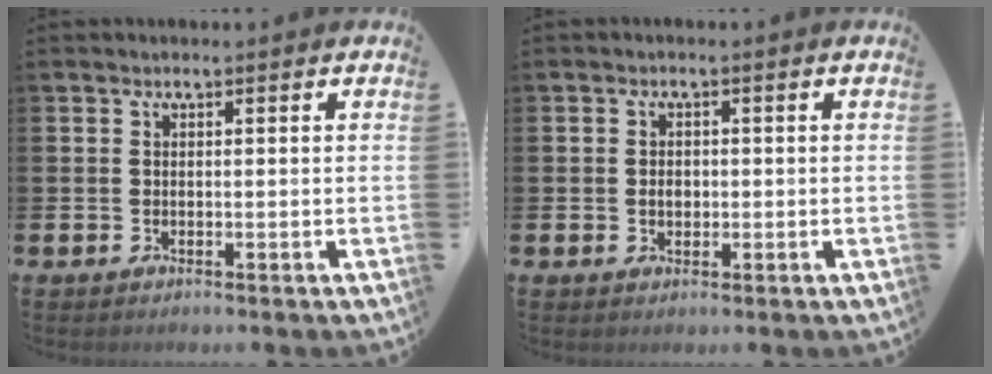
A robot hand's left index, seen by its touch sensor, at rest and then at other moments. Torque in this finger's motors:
{"motor_torque": [0.11, 0.04, 0.00, 0.05]}